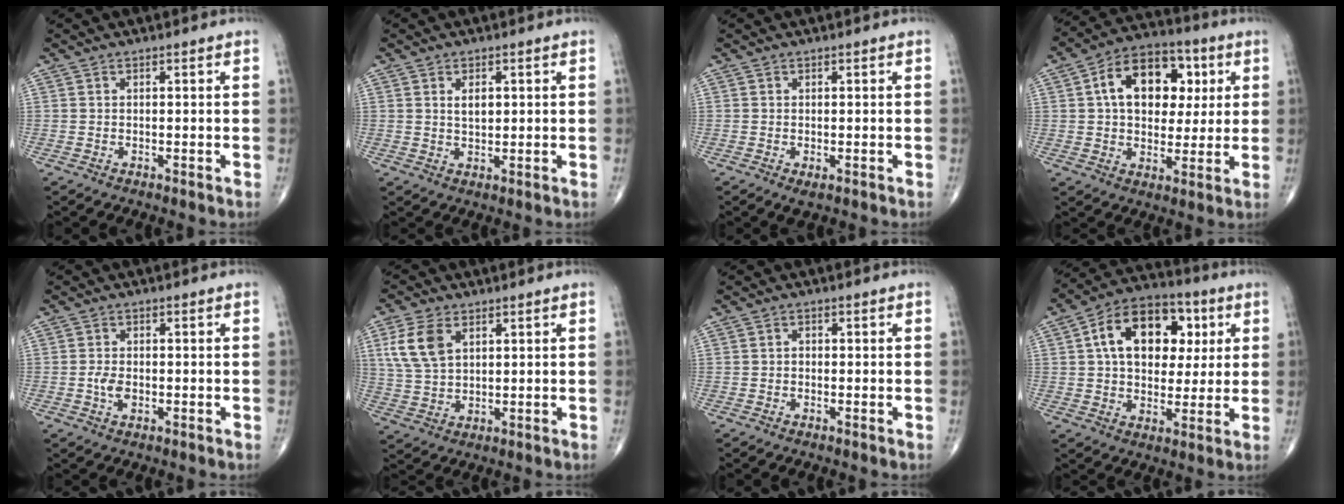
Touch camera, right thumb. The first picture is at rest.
{"total": 3.0, "force": [0.8, 1.8, 2.2], "torque": [-0.027, -0.005, 0.014]}
{"total": 1.6, "force": [-0.6, 0.8, 1.2], "torque": [-0.017, -0.004, -0.005]}
{"total": 16.0, "force": [3.8, 10.8, 11.2], "torque": [-0.131, 0.011, 0.054]}
{"total": 2.9, "force": [-0.6, 1.8, 2.2], "torque": [-0.040, 0.001, -0.012]}
{"total": 8.6, "force": [3.2, 5.2, 6.0], "torque": [-0.122, -0.005, 0.068]}
{"total": 0.8, "force": [-0.2, 0.7, 0.4], "torque": [0.003, 0.004, -0.007]}
{"total": 17.4, "force": [4.3, 11.6, 12.2], "torque": [-0.154, 0.011, 0.064]}